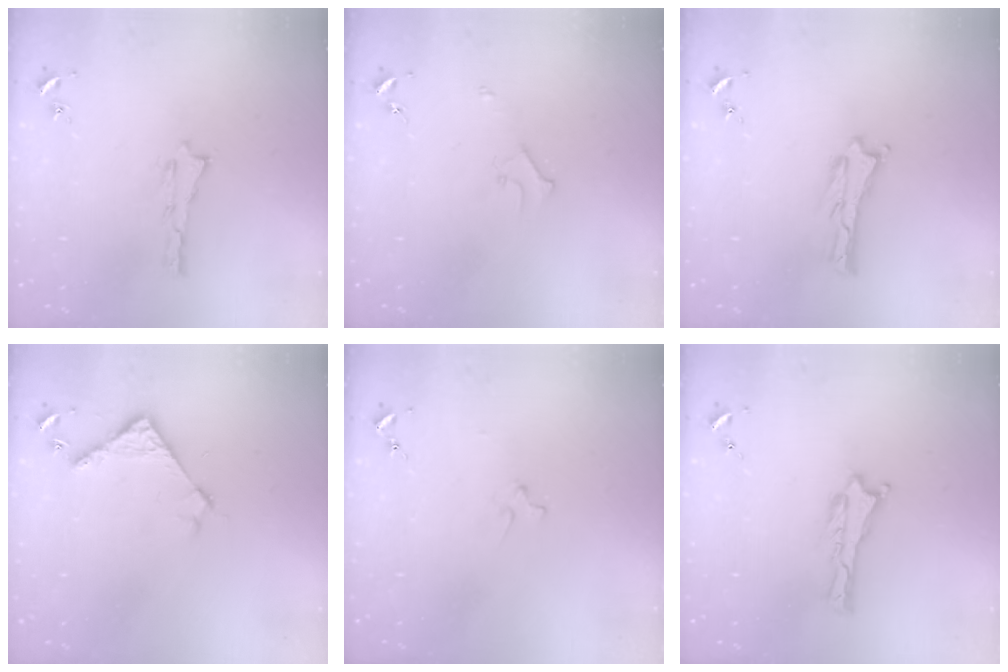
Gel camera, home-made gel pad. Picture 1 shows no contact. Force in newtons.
{"total": 2.2, "press": 2.2, "slide": 0.2}
{"total": 0.0}
{"total": 4.0, "press": 4.0, "slide": 0.3}
{"total": 1.1, "press": 1.1, "slide": 0.1}
{"total": 0.0}